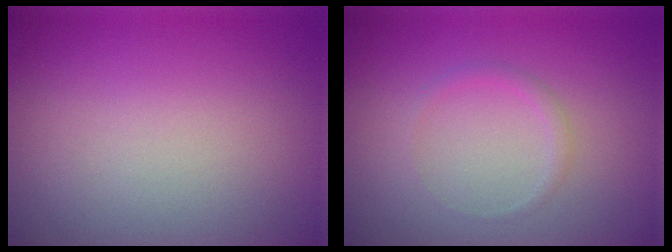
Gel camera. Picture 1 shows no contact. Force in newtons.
{"total": 0.9, "press": 0.9, "slide": 0.0}